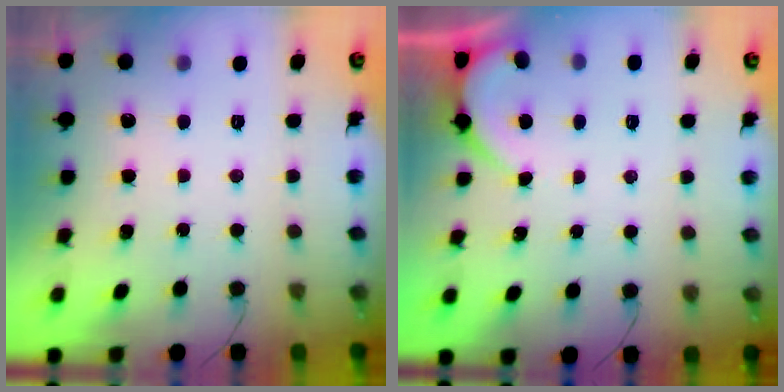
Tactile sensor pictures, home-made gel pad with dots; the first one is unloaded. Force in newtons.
{"total": 1.4, "press": 1.4, "slide": 0.2}